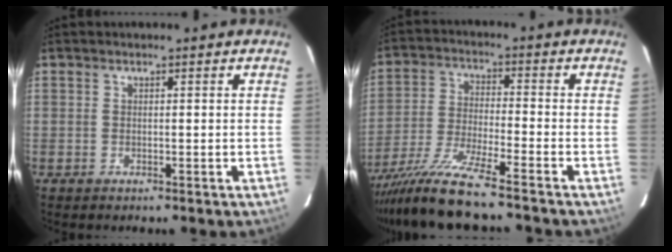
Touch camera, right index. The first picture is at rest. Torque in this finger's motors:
{"motor_torque": [1.16, -0.98, 0.62, 0.14]}